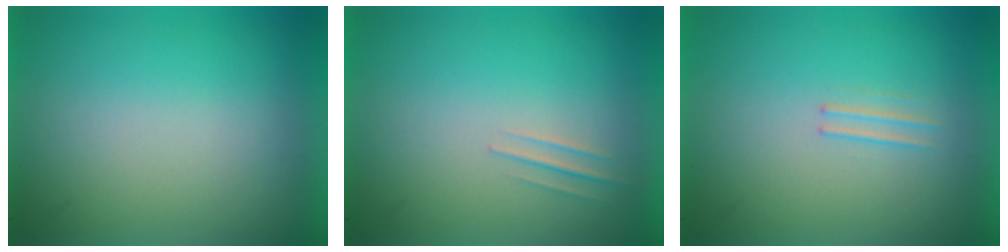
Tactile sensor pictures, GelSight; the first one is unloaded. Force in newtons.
{"total": 1.0}
{"total": 1.1}